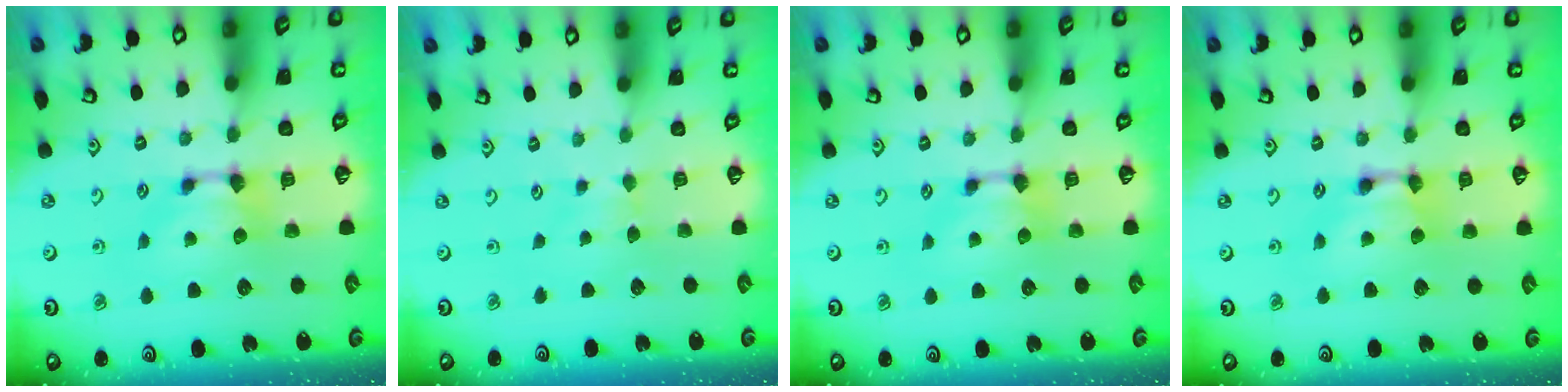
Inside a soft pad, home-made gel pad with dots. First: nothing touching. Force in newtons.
{"total": 1.6, "press": 1.6, "slide": 0.3}
{"total": 0.6, "press": 0.1, "slide": 0.6}
{"total": 1.9, "press": 1.9, "slide": 0.1}